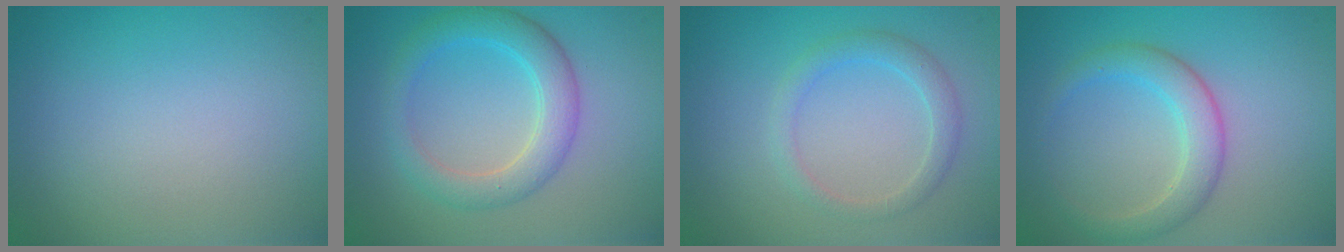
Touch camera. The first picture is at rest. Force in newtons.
{"total": 4.0, "press": 3.9, "slide": 0.4}
{"total": 2.0, "press": 2.0, "slide": 0.3}
{"total": 3.1, "press": 3.1, "slide": 0.3}